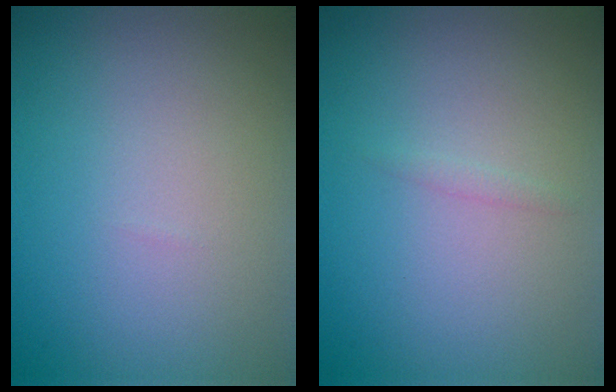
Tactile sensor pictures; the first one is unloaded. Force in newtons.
{"total": 0.6, "press": 0.6, "slide": 0.1}